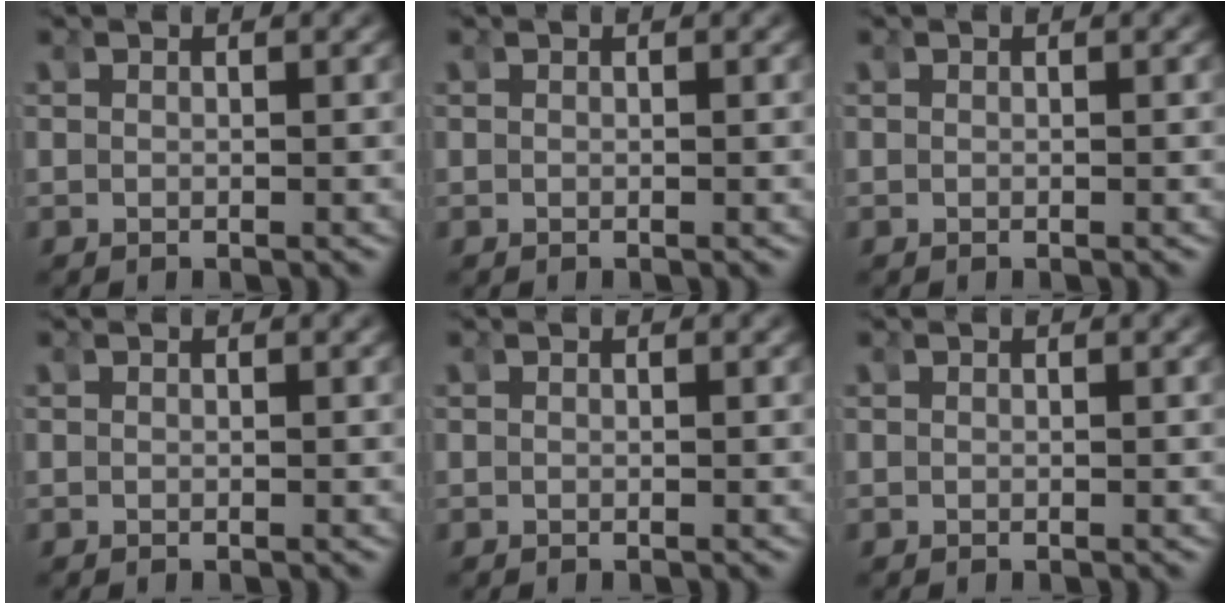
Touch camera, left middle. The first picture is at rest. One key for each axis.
{"total": 0.0}
{"total": 0.0}
{"total": 0.0}
{"total": 0.0}
{"total": 0.0}